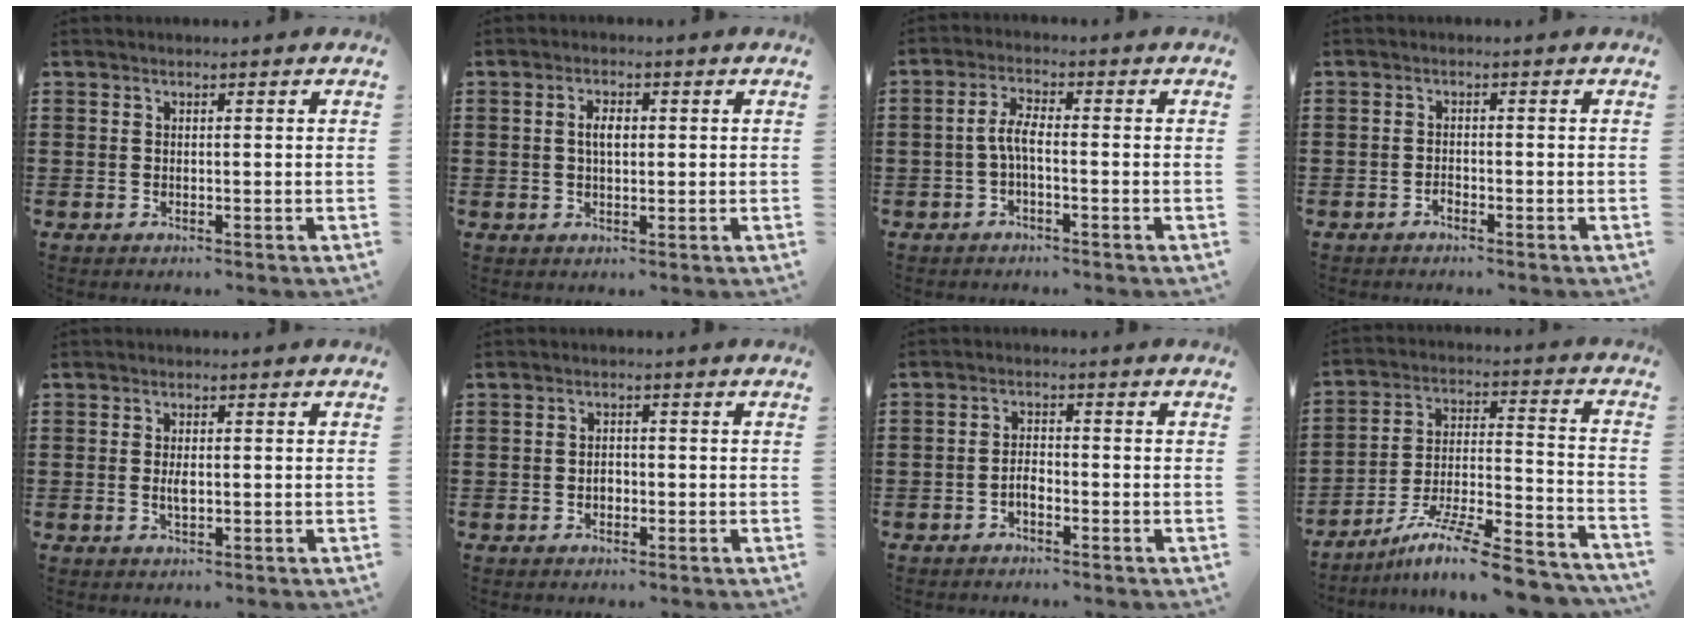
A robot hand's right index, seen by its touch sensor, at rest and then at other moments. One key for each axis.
{"total": 2.9, "fx": 0.3, "fy": 1.3, "fz": 2.5, "tx": -0.051, "ty": 0.007, "tz": 0.003}
{"total": 3.7, "fx": -1.0, "fy": 1.0, "fz": 3.4, "tx": -0.077, "ty": 0.002, "tz": -0.025}
{"total": 1.1, "fx": -0.9, "fy": 0.5, "fz": 0.3, "tx": -0.009, "ty": -0.001, "tz": -0.019}
{"total": 2.2, "fx": -0.1, "fy": 0.9, "fz": 2.0, "tx": -0.037, "ty": 0.001, "tz": -0.003}
{"total": 1.6, "fx": -0.4, "fy": 1.1, "fz": 1.1, "tx": -0.023, "ty": 0.004, "tz": -0.009}
{"total": 2.1, "fx": -1.1, "fy": 1.0, "fz": 1.4, "tx": -0.031, "ty": 0.004, "tz": -0.022}
{"total": 11.5, "fx": -9.3, "fy": 1.1, "fz": 6.7, "tx": -0.109, "ty": 0.015, "tz": -0.180}